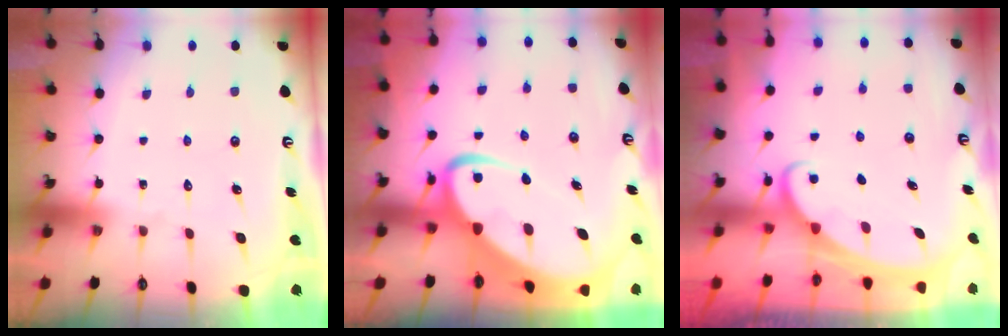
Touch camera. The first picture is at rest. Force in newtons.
{"total": 8.6, "press": 8.5, "slide": 0.9}
{"total": 2.5, "press": 2.5, "slide": 0.4}